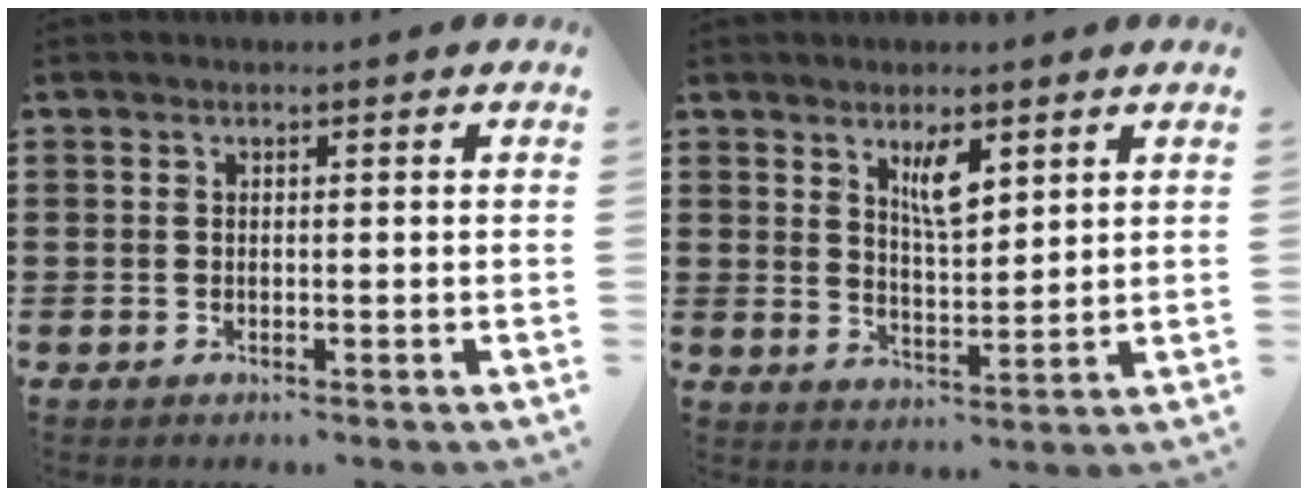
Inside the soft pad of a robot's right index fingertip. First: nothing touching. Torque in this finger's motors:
{"motor_torque": [0.23, 0.19, 0.22, 0.07]}